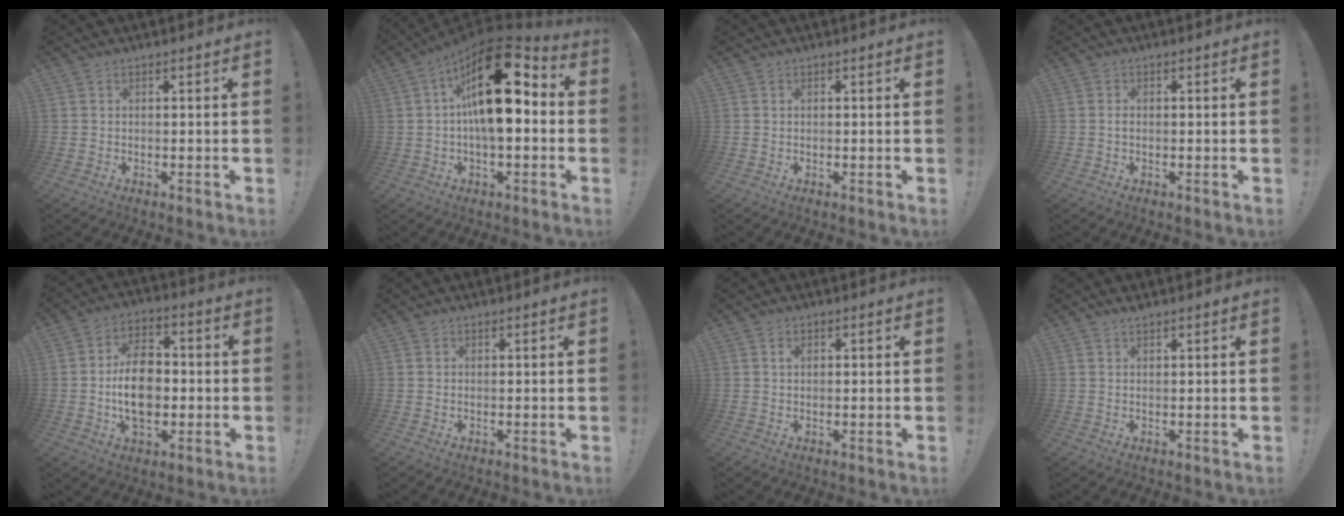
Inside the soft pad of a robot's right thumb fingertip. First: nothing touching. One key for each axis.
{"total": 22.0, "fx": 4.4, "fy": 10.2, "fz": 19.0, "tx": -0.304, "ty": -0.015, "tz": 0.074}
{"total": 0.0}
{"total": 0.8, "fx": -0.3, "fy": 0.4, "fz": 0.7, "tx": -0.015, "ty": 0.003, "tz": -0.005}
{"total": 14.4, "fx": -1.5, "fy": 9.7, "fz": 10.6, "tx": -0.189, "ty": 0.010, "tz": -0.031}
{"total": 0.0}
{"total": 1.0, "fx": 0.3, "fy": 0.7, "fz": 0.6, "tx": 0.002, "ty": -0.003, "tz": 0.003}
{"total": 1.0, "fx": 0.8, "fy": -0.1, "fz": 0.5, "tx": -0.003, "ty": -0.002, "tz": 0.013}